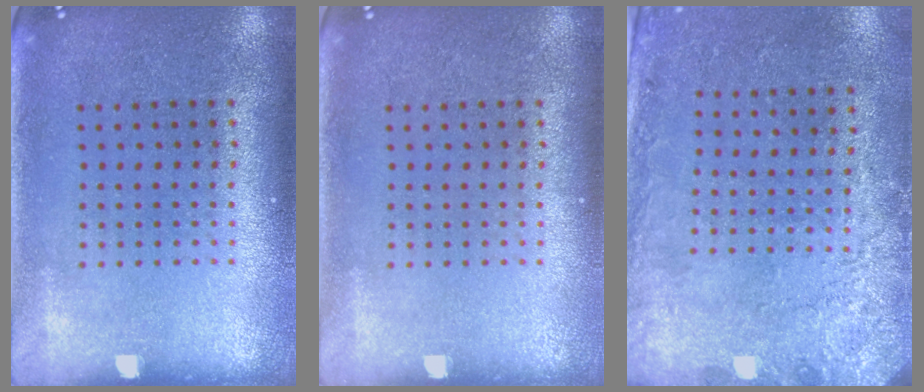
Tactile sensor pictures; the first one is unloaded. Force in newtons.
{"total": 0.0}
{"total": 2.7, "press": 2.0, "slide": 1.8}